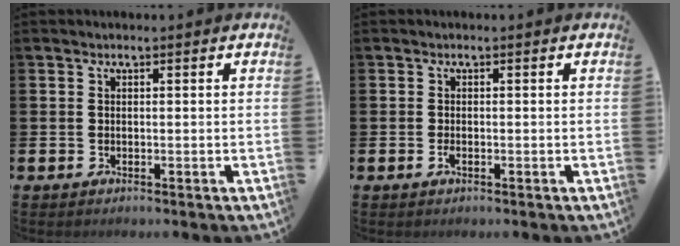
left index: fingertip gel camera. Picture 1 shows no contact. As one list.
[{"total": 1.0, "force": [-0.4, 0.4, 0.9], "torque": [-0.023, 0.001, -0.006]}]